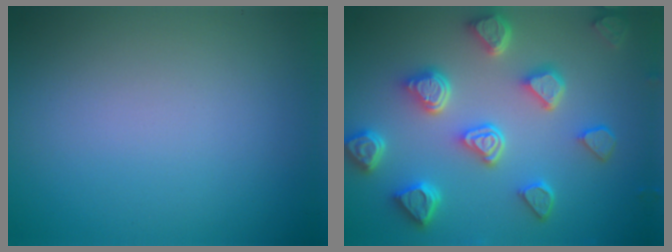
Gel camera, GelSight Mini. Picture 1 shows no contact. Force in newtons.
{"total": 6.8, "press": 5.5, "slide": 4.0}